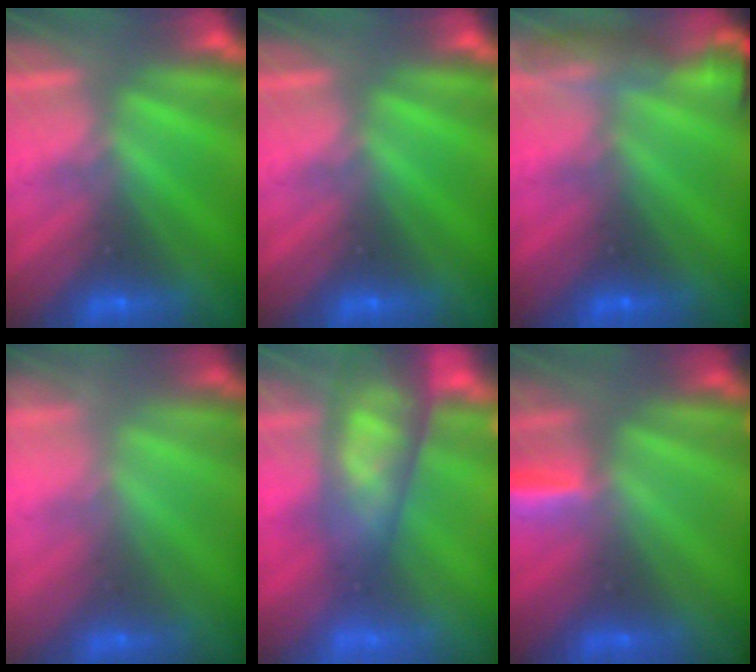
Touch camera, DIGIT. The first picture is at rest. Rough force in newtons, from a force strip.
{"total": 0.0}
{"total": 5.1}
{"total": 1.7}
{"total": 10.1}
{"total": 2.9}